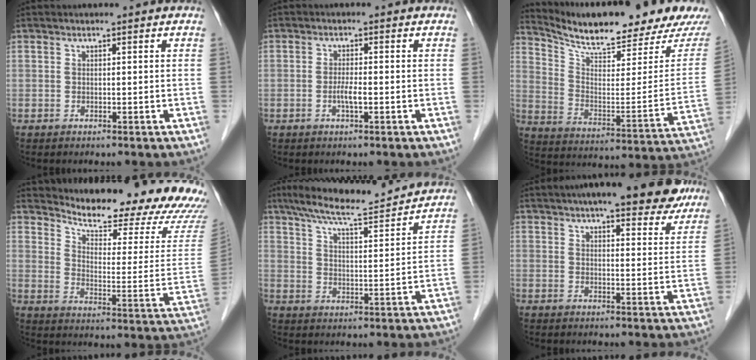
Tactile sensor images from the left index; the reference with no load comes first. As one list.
[{"total": 2.1, "force": [-0.7, 0.2, 2.0], "torque": [-0.040, 0.000, -0.013]}, {"total": 19.0, "force": [16.8, 1.6, 8.8], "torque": [-0.148, -0.048, 0.251]}, {"total": 22.1, "force": [20.3, 3.9, 7.6], "torque": [-0.108, -0.071, 0.251]}, {"total": 14.3, "force": [12.9, 0.6, 6.1], "torque": [-0.107, 0.011, 0.193]}, {"total": 18.1, "force": [14.9, 4.0, 9.5], "torque": [-0.126, 0.021, 0.184]}]